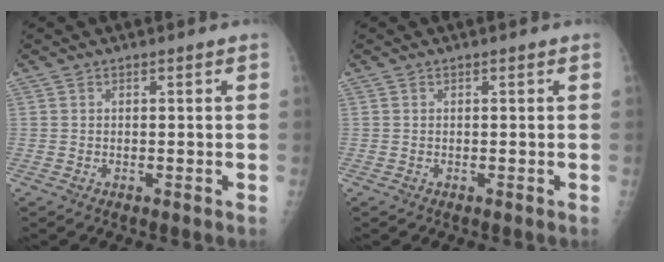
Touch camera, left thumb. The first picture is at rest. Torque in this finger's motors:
{"motor_torque": [0.38, -0.38, 0.08, 0.02, 0.00]}